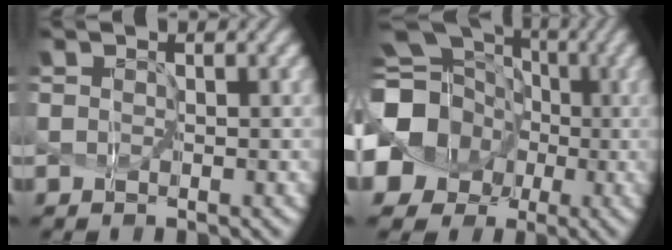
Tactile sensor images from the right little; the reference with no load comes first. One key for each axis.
{"total": 16.1, "fx": -3.5, "fy": 14.9, "fz": 5.0, "tx": -0.168, "ty": -0.003, "tz": -0.077}